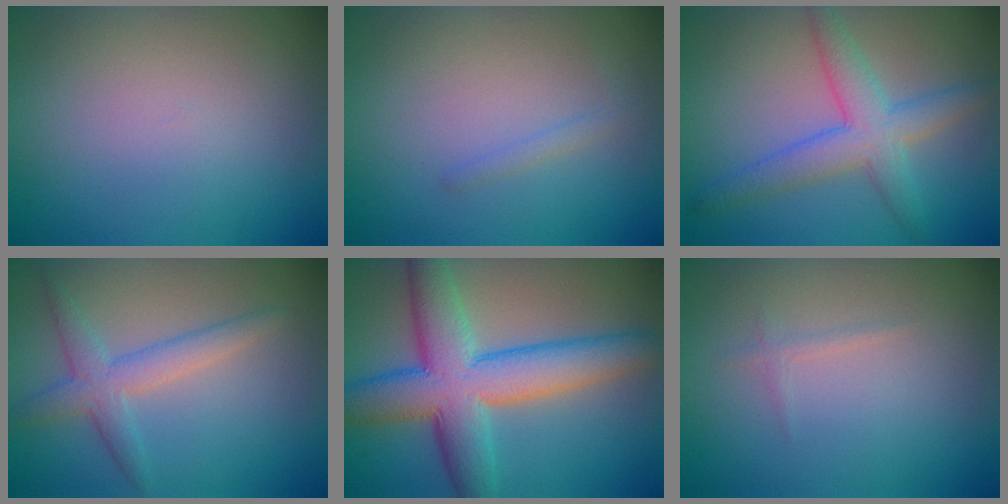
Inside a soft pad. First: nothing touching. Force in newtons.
{"total": 0.8, "press": 0.8, "slide": 0.0}
{"total": 4.7, "press": 4.7, "slide": 0.0}
{"total": 3.3, "press": 3.3, "slide": 0.1}
{"total": 9.6, "press": 9.6, "slide": 0.1}
{"total": 0.7, "press": 0.7, "slide": 0.0}